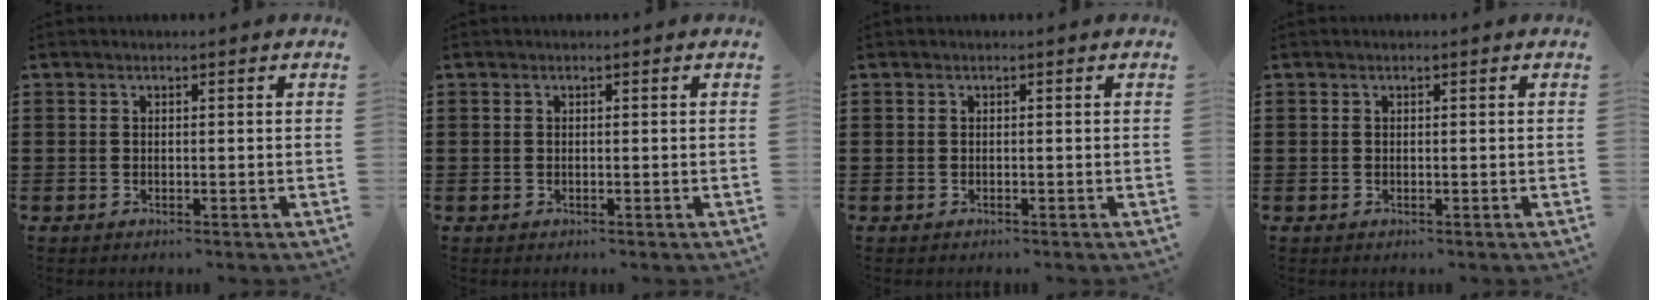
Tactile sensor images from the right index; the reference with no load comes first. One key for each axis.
{"total": 0.0}
{"total": 0.0}
{"total": 0.0}